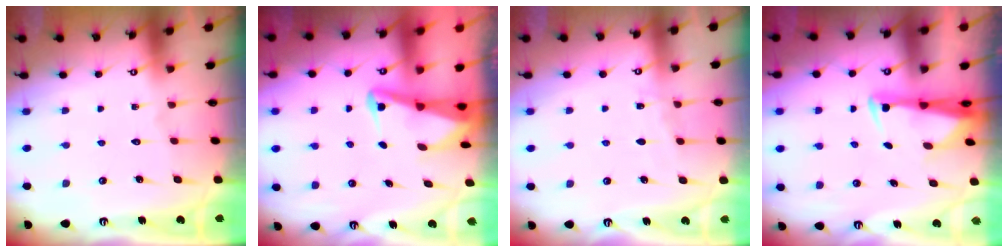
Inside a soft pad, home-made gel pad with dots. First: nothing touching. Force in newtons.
{"total": 3.4, "press": 3.3, "slide": 0.7}
{"total": 2.8, "press": 2.8, "slide": 0.4}
{"total": 2.8, "press": 2.7, "slide": 0.9}